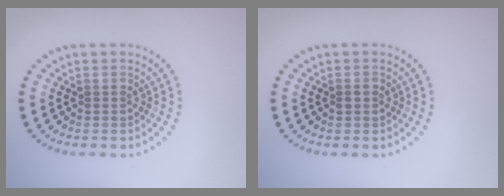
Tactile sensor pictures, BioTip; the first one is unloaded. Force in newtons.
{"total": 1.1, "press": 1.1, "slide": 0.0}